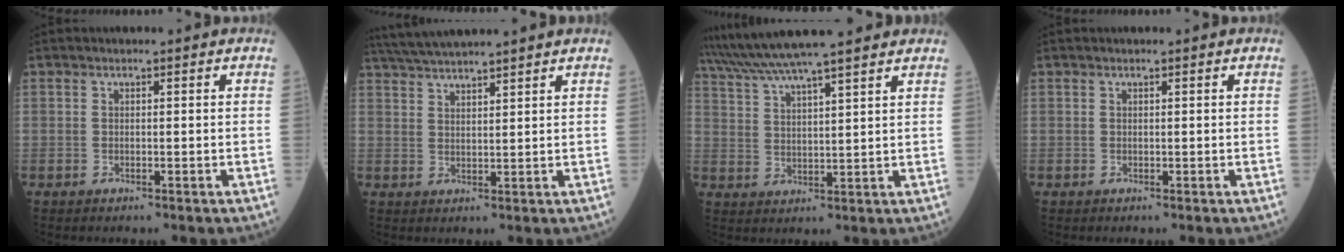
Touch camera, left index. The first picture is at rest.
{"total": 8.5, "force": [7.8, -0.7, 3.5], "torque": [-0.068, 0.035, 0.131]}
{"total": 15.2, "force": [13.3, 0.2, 7.3], "torque": [-0.138, 0.039, 0.208]}
{"total": 0.0}